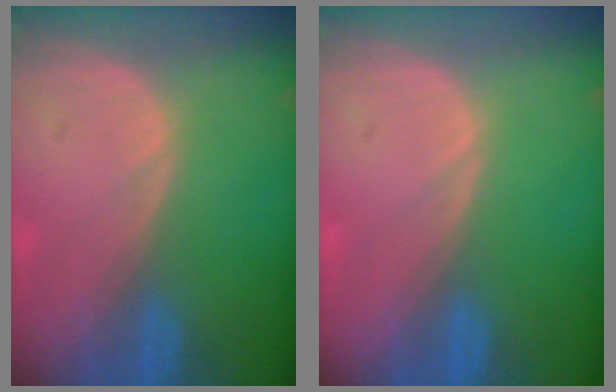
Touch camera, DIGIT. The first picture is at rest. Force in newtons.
{"total": 0.0}